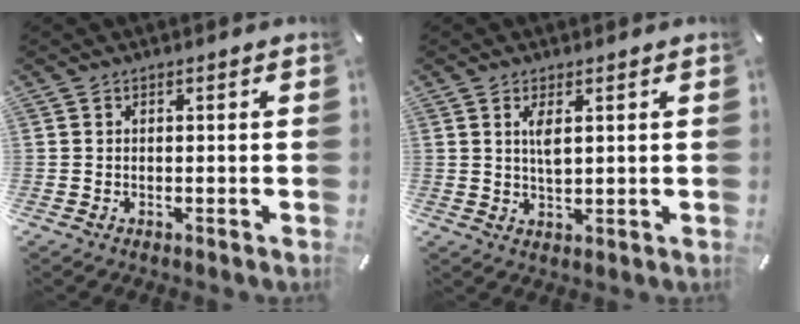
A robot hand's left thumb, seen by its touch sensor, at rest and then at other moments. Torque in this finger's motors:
{"motor_torque": [0.06, -0.13, 0.33, 0.21, 0.01]}